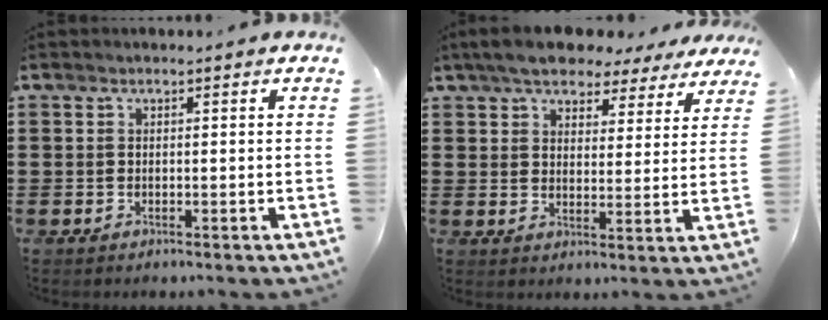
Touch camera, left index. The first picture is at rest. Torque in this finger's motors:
{"motor_torque": [2.14, 0.00, 1.05, 0.21]}